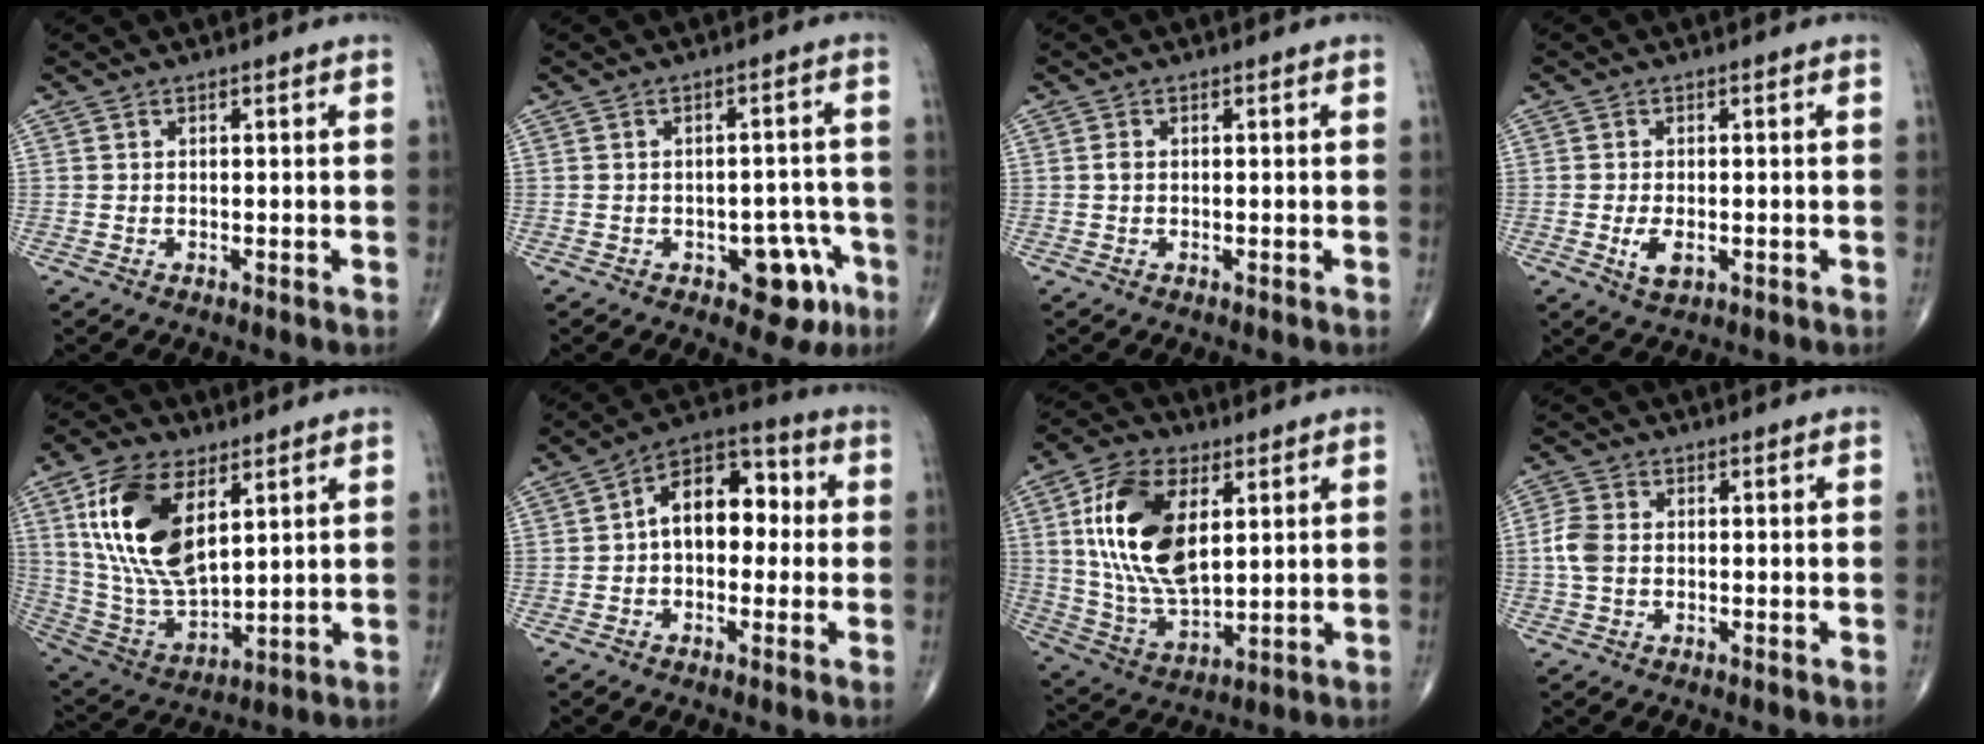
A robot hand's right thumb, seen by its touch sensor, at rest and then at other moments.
{"total": 7.8, "force": [-3.7, 4.2, 5.3], "torque": [-0.027, 0.027, -0.043]}
{"total": 0.8, "force": [0.0, 0.6, 0.6], "torque": [-0.012, 0.000, -0.002]}
{"total": 3.6, "force": [-0.9, 1.9, 2.9], "torque": [-0.052, -0.005, -0.013]}
{"total": 19.0, "force": [7.0, 9.6, 14.8], "torque": [-0.277, -0.027, 0.140]}
{"total": 12.2, "force": [0.7, 7.7, 9.4], "torque": [-0.114, 0.039, -0.003]}
{"total": 18.6, "force": [4.8, 9.9, 14.9], "torque": [-0.276, -0.014, 0.093]}
{"total": 4.1, "force": [-0.3, 2.9, 2.9], "torque": [-0.075, 0.007, -0.013]}